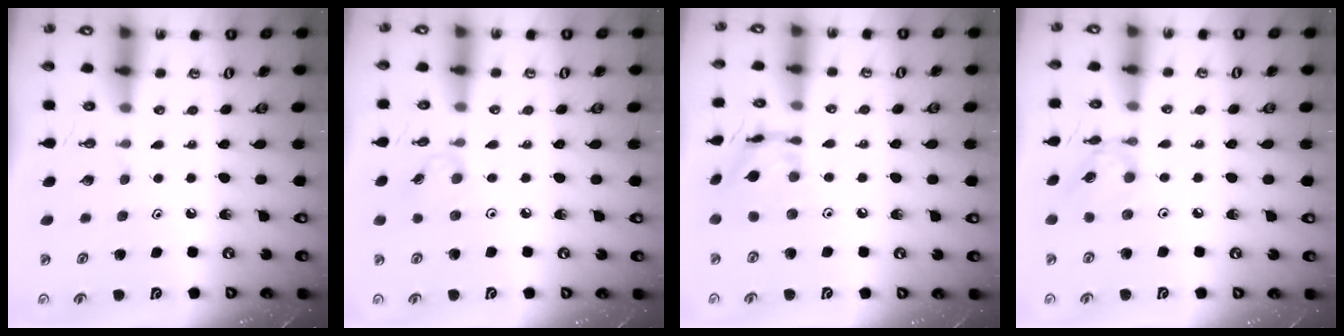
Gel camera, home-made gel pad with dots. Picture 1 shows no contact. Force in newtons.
{"total": 2.5, "press": 2.5, "slide": 0.4}
{"total": 12.0, "press": 12.0, "slide": 0.9}
{"total": 5.0, "press": 5.0, "slide": 0.2}